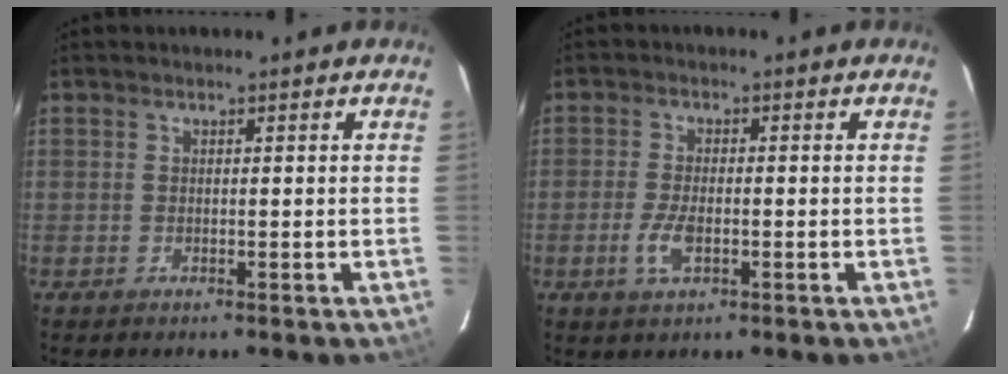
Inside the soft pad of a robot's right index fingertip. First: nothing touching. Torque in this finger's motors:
{"motor_torque": [0.56, -0.13, 0.11, 0.03]}